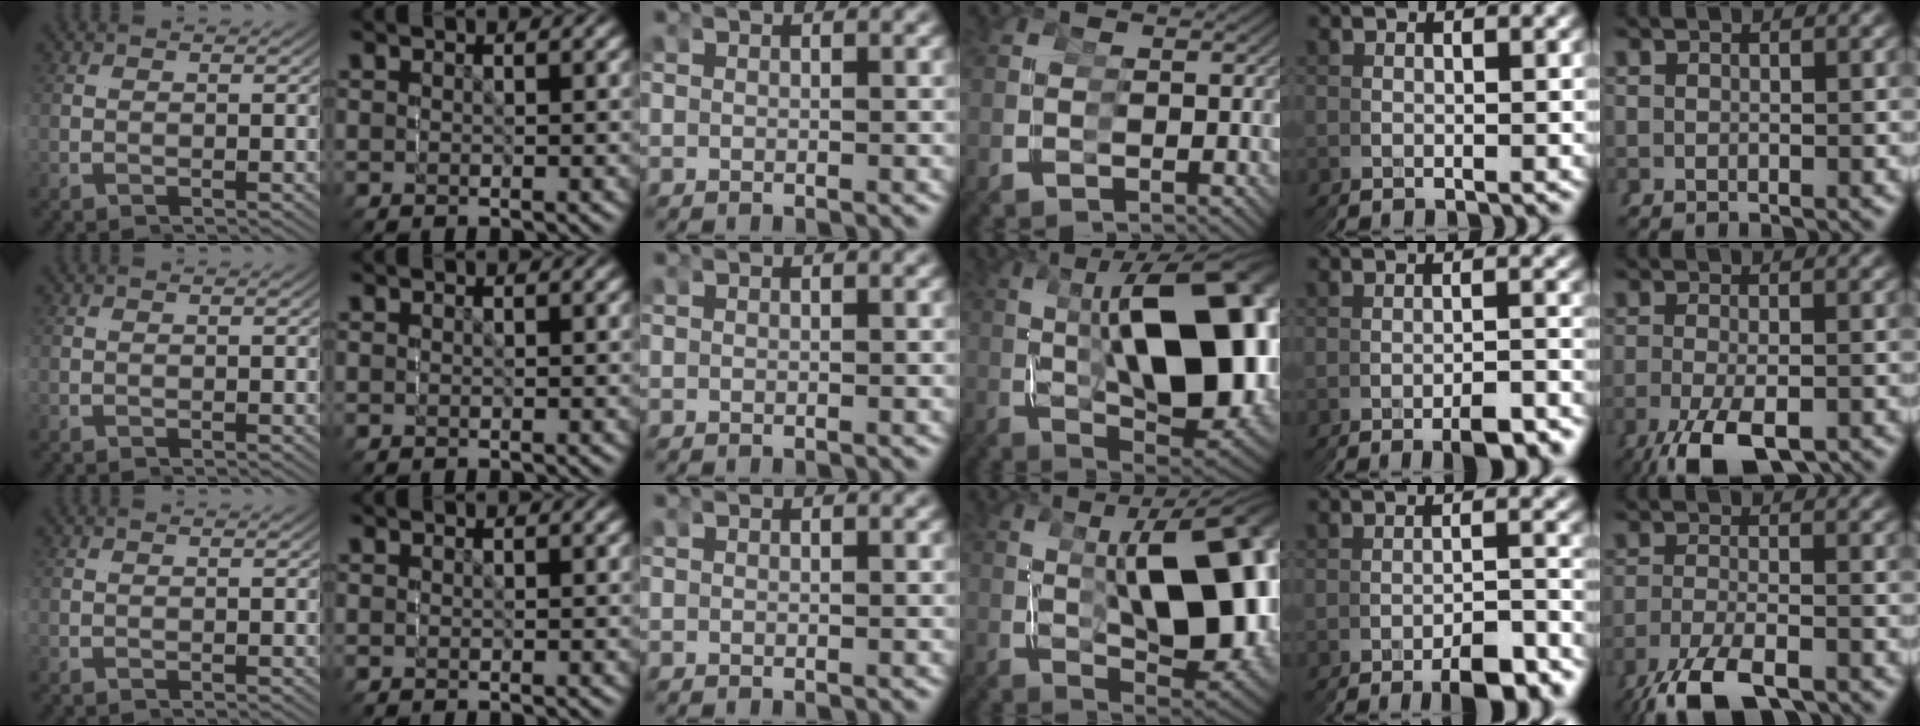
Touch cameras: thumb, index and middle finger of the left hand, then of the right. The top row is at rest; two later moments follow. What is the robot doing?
{"motion": "grasp_and_lifting", "object": "screwdriver"}